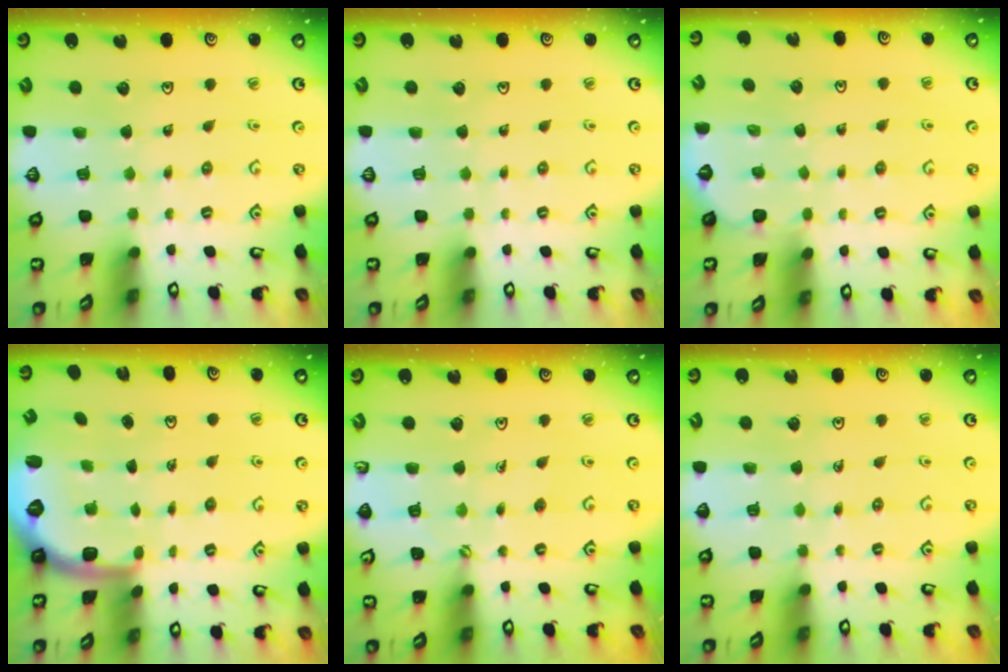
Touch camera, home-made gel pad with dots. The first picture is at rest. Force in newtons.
{"total": 0.0}
{"total": 1.8, "press": 1.8, "slide": 0.2}
{"total": 1.9, "press": 1.8, "slide": 0.4}
{"total": 2.4, "press": 2.4, "slide": 0.3}
{"total": 3.8, "press": 3.8, "slide": 0.7}